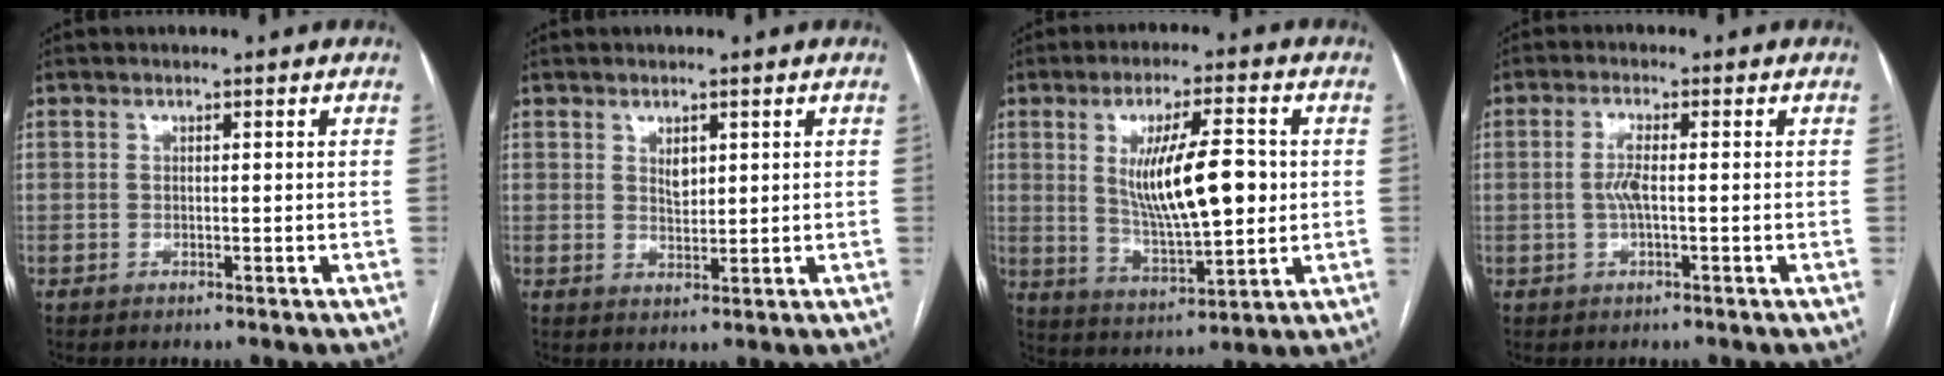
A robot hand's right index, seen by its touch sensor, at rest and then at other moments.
{"total": 2.1, "force": [1.0, 1.2, 1.4], "torque": [-0.026, -0.002, 0.022]}
{"total": 12.9, "force": [1.8, 2.9, 12.5], "torque": [-0.224, 0.000, 0.036]}
{"total": 3.0, "force": [-0.3, 0.4, 3.0], "torque": [-0.064, 0.000, -0.006]}